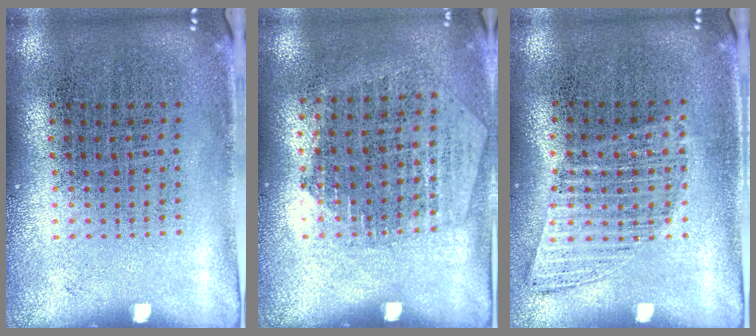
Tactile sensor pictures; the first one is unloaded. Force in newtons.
{"total": 1.3, "press": 1.1, "slide": 0.5}
{"total": 0.9, "press": 0.9, "slide": 0.3}